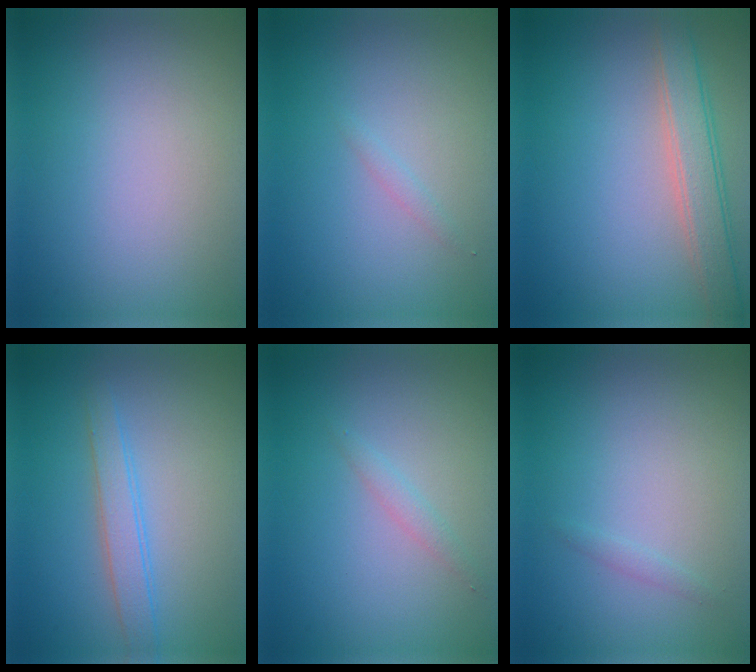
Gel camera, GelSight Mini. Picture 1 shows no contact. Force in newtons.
{"total": 0.7, "press": 0.7, "slide": 0.1}
{"total": 3.6, "press": 3.6, "slide": 0.2}
{"total": 2.4, "press": 2.4, "slide": 0.1}
{"total": 1.0, "press": 1.0, "slide": 0.0}
{"total": 0.6, "press": 0.6, "slide": 0.0}